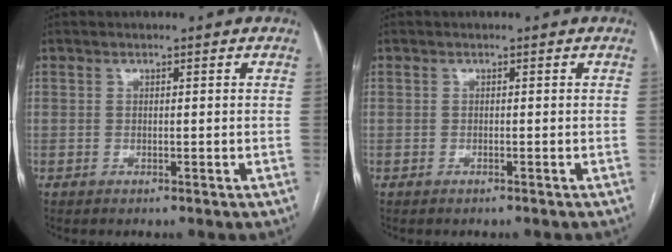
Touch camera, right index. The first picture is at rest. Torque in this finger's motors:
{"motor_torque": [0.04, 0.00, 0.01, 0.00]}